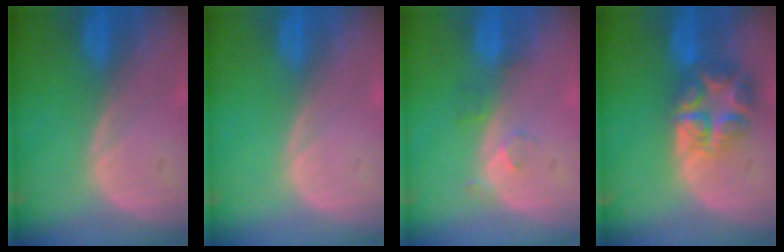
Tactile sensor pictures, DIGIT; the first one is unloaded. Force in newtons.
{"total": 0.0}
{"total": 2.7, "press": 2.3, "slide": 1.5}
{"total": 8.1, "press": 7.0, "slide": 4.0}